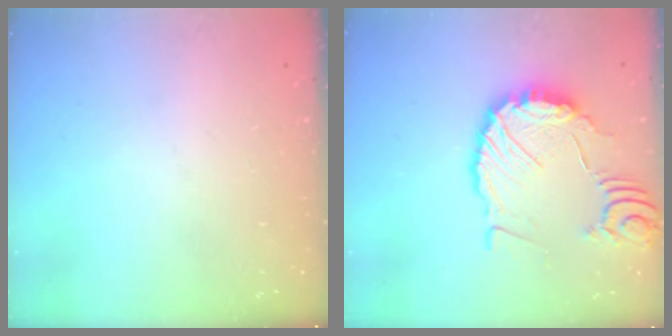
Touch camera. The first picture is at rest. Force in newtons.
{"total": 11.9, "press": 11.8, "slide": 1.3}